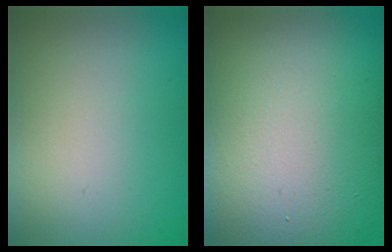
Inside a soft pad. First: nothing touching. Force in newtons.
{"total": 15.9, "press": 15.9, "slide": 1.3}